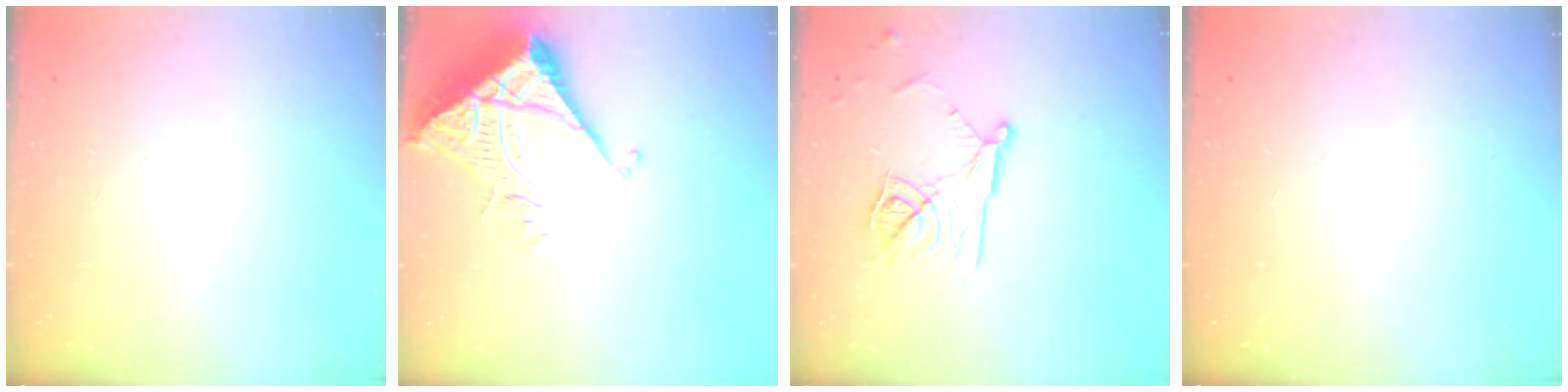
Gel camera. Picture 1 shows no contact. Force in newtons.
{"total": 8.4, "press": 8.4, "slide": 1.0}
{"total": 13.5, "press": 13.5, "slide": 0.2}
{"total": 0.0}